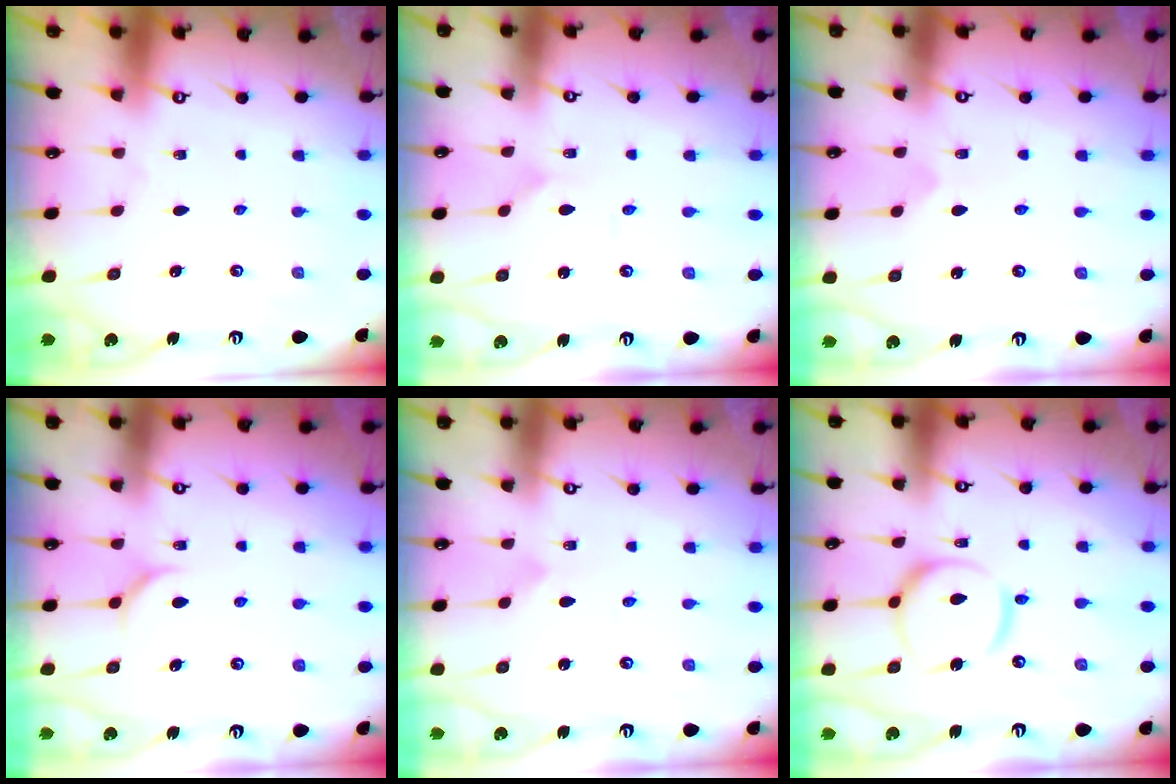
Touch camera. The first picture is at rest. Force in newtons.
{"total": 2.1, "press": 2.1, "slide": 0.0}
{"total": 3.2, "press": 3.2, "slide": 0.1}
{"total": 7.9, "press": 7.9, "slide": 0.4}
{"total": 1.5, "press": 1.5, "slide": 0.1}
{"total": 15.8, "press": 15.7, "slide": 1.5}